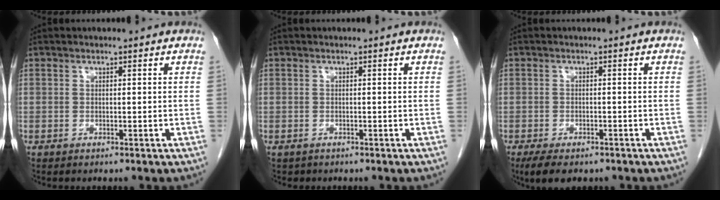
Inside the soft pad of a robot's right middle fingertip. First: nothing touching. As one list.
[{"total": 0.7, "force": [-0.5, 0.5, 0.0], "torque": [-0.012, 0.002, -0.006]}, {"total": 5.7, "force": [-4.1, 2.4, 3.1], "torque": [-0.048, -0.010, -0.060]}]